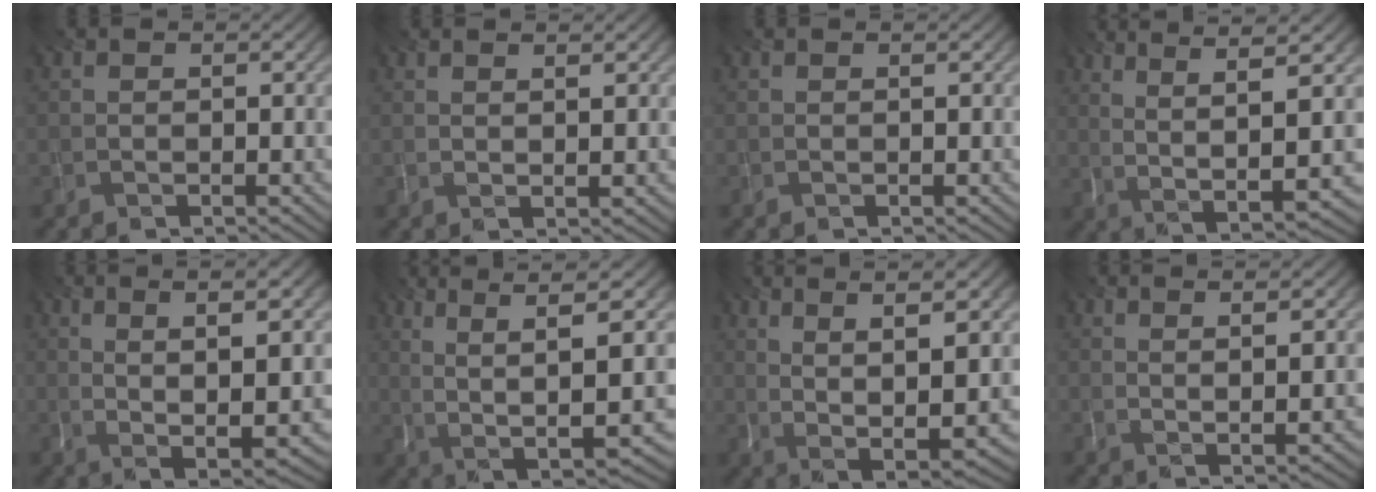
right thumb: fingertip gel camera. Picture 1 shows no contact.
{"total": 1.8, "force": [1.4, 0.0, 1.2], "torque": [-0.016, -0.004, 0.027]}
{"total": 0.0}
{"total": 8.1, "force": [2.2, 1.2, 7.7], "torque": [-0.149, 0.007, 0.049]}
{"total": 9.1, "force": [2.2, 1.7, 8.7], "torque": [-0.143, 0.005, 0.044]}
{"total": 9.3, "force": [0.4, 2.3, 9.0], "torque": [-0.178, 0.006, 0.018]}
{"total": 10.4, "force": [3.1, 2.6, 9.5], "torque": [-0.183, 0.006, 0.062]}
{"total": 5.1, "force": [3.3, 0.5, 3.9], "torque": [-0.054, 0.000, 0.051]}